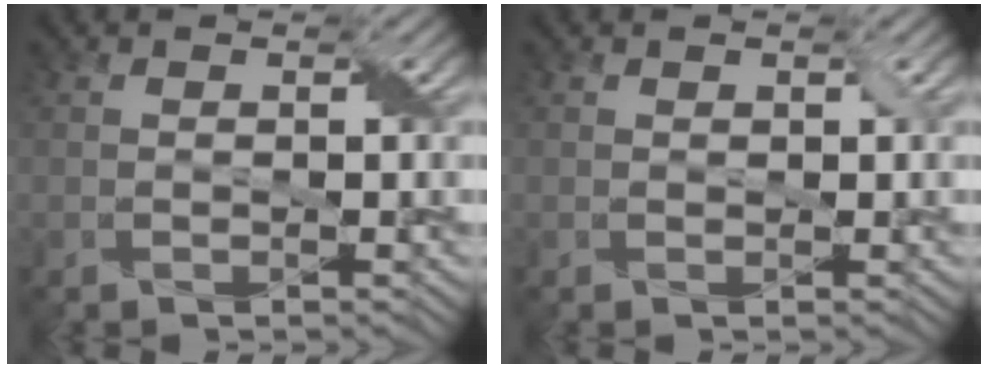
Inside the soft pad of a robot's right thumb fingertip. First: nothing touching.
{"total": 0.7, "force": [0.3, 0.4, 0.4], "torque": [-0.006, 0.001, 0.006]}